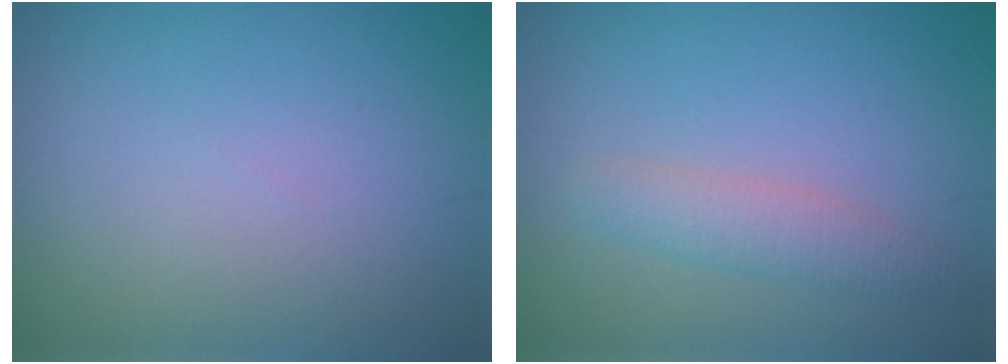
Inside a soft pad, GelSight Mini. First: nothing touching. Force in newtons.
{"total": 2.4, "press": 2.4, "slide": 0.2}